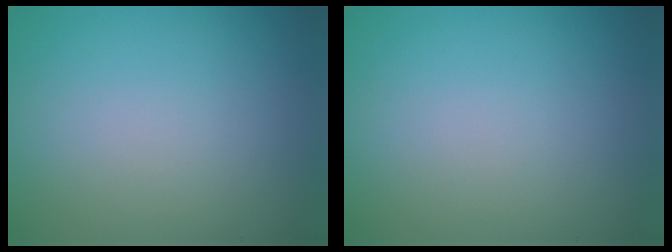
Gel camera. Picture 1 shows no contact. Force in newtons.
{"total": 0.0}